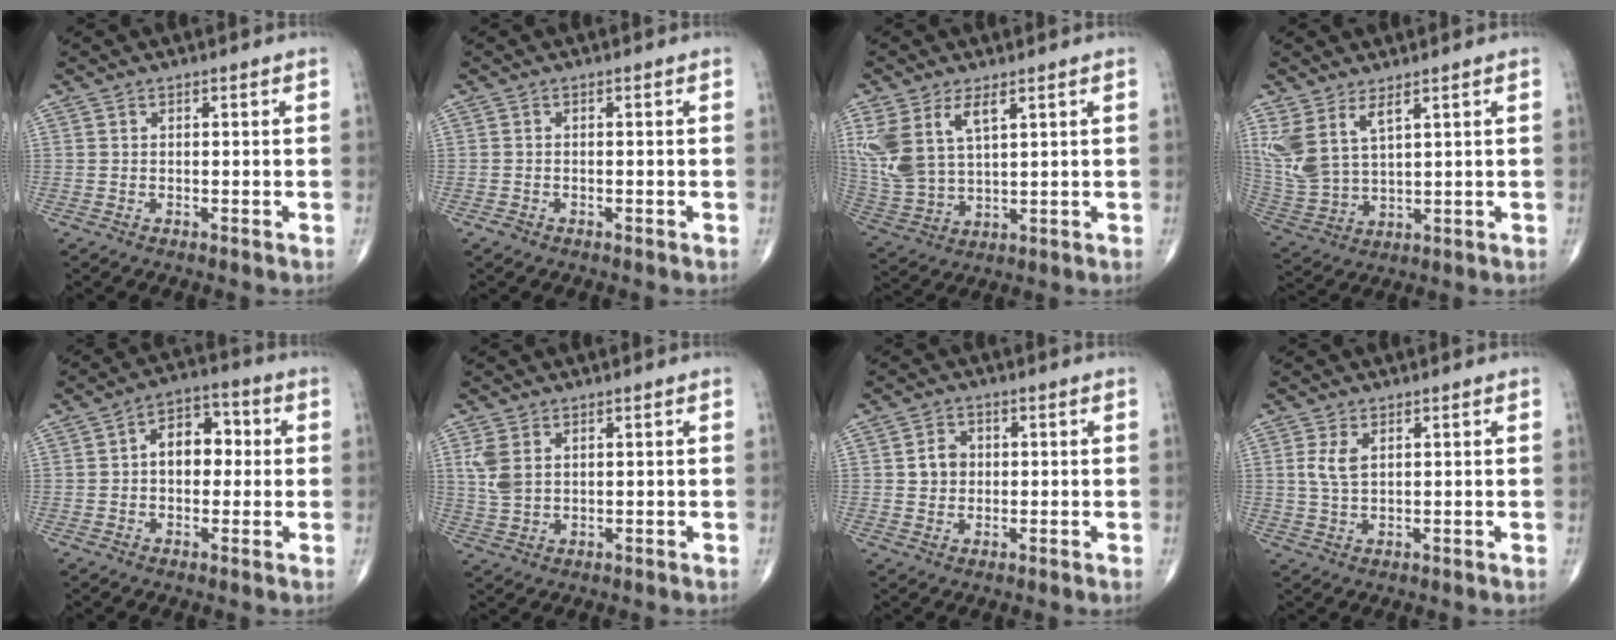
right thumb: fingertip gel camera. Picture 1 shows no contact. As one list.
[{"total": 0.8, "force": [-0.5, 0.5, 0.3], "torque": [-0.003, 0.002, -0.014]}, {"total": 12.2, "force": [5.1, 6.3, 9.1], "torque": [-0.204, -0.012, 0.119]}, {"total": 9.6, "force": [5.0, 4.3, 7.0], "torque": [-0.160, -0.022, 0.116]}, {"total": 8.5, "force": [0.6, 5.7, 6.3], "torque": [-0.067, 0.026, 0.001]}, {"total": 4.9, "force": [1.6, 3.1, 3.4], "torque": [-0.075, -0.001, 0.040]}, {"total": 4.0, "force": [0.4, 3.4, 2.0], "torque": [-0.017, 0.004, 0.004]}, {"total": 3.6, "force": [1.1, 1.9, 2.8], "torque": [-0.059, -0.001, 0.027]}]